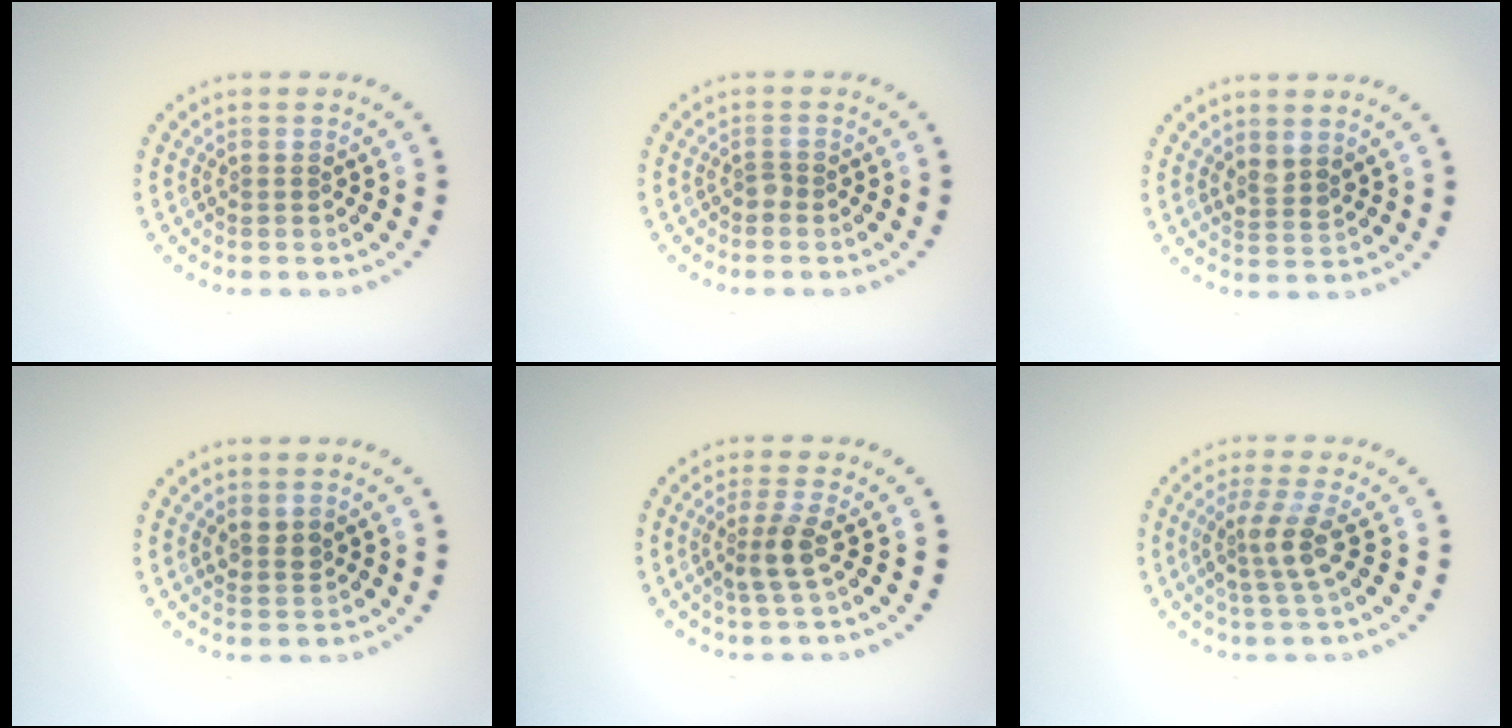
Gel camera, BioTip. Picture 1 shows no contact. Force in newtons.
{"total": 0.7, "press": 0.5, "slide": 0.5}
{"total": 1.5, "press": 1.2, "slide": 0.9}
{"total": 1.4, "press": 1.1, "slide": 0.8}
{"total": 2.4, "press": 1.8, "slide": 1.6}
{"total": 2.9, "press": 2.2, "slide": 1.9}